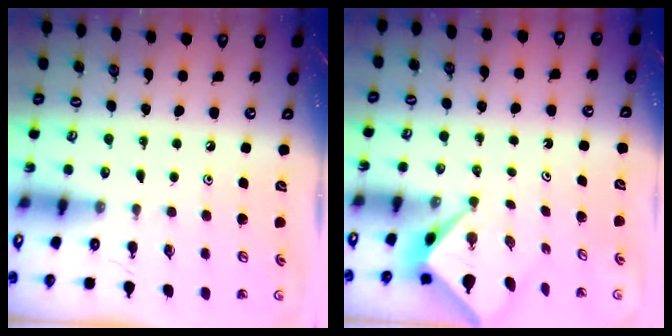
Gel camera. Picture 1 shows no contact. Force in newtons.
{"total": 2.2, "press": 2.2, "slide": 0.2}